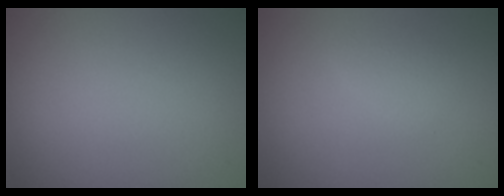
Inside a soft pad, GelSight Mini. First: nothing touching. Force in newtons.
{"total": 1.1, "press": 1.1, "slide": 0.1}